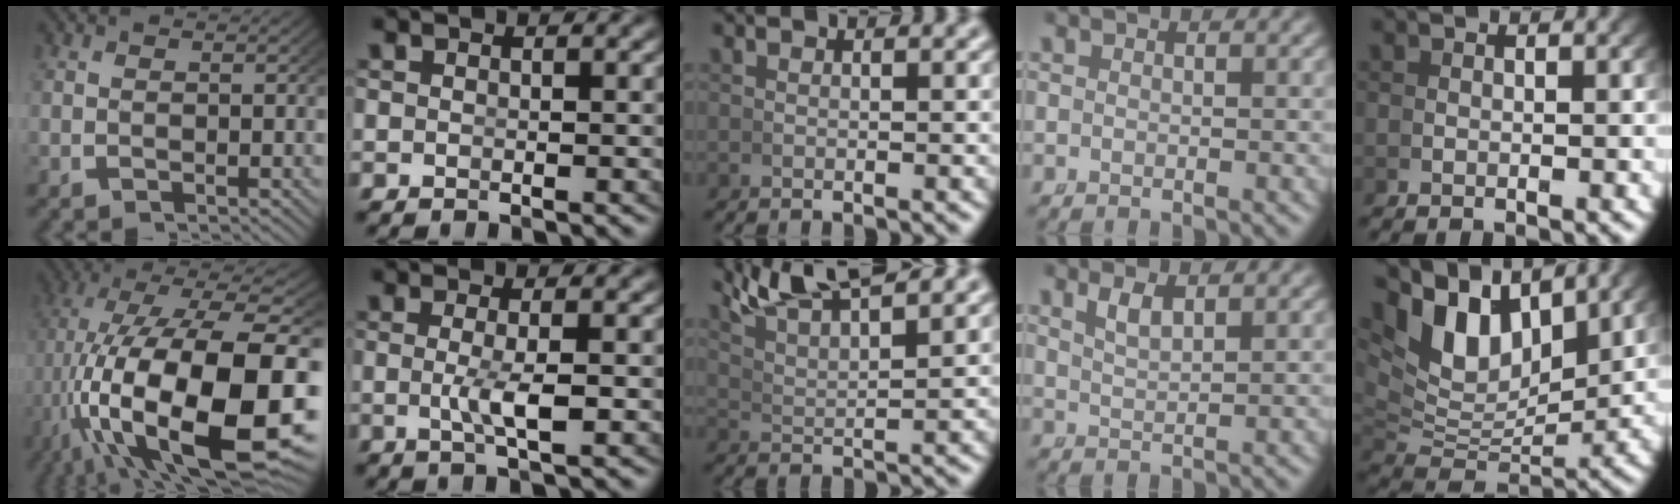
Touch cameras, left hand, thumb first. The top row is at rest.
{"thumb": {"total": 25.6, "force": [-4.8, 13.9, 20.9], "torque": [-0.405, -0.095, -0.010]}, "index": {"total": 2.6, "force": [-0.5, -0.2, 2.5], "torque": [-0.053, -0.013, 0.001]}, "middle": {"total": 7.4, "force": [5.9, 2.2, 3.7], "torque": [-0.073, 0.016, 0.098]}, "ring": {"total": 1.5, "force": [1.1, 0.0, 1.1], "torque": [-0.024, -0.007, 0.030]}, "little": {"total": 10.2, "force": [3.9, 6.3, 7.0], "torque": [-0.139, -0.004, 0.072]}}